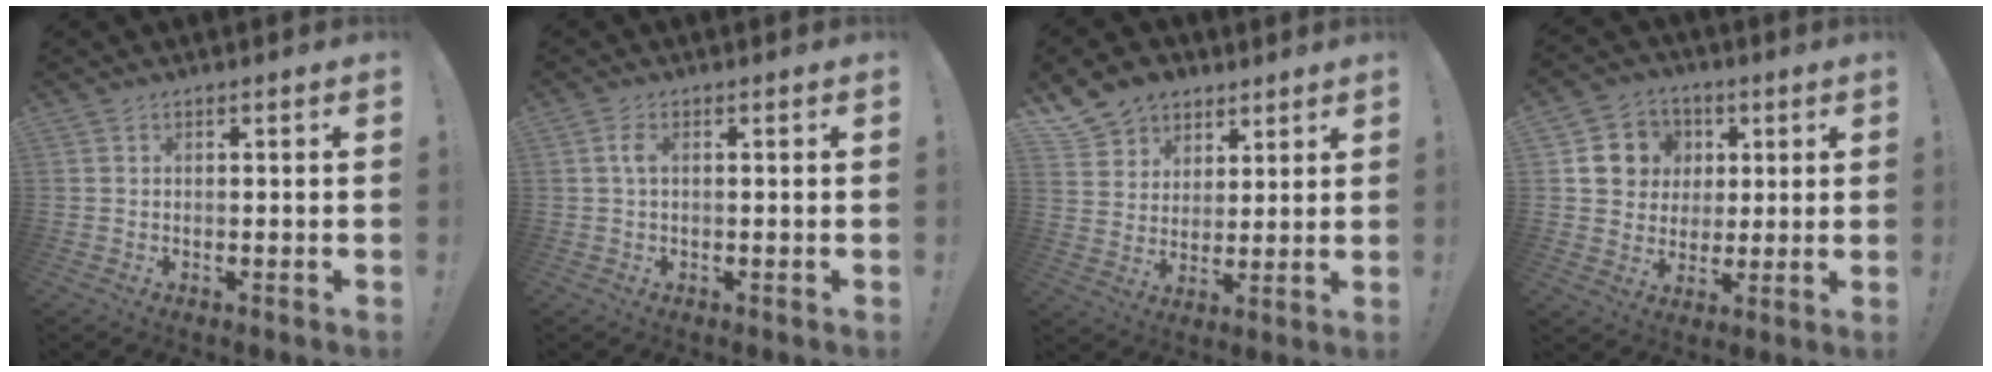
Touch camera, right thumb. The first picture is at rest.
{"total": 2.4, "force": [0.2, 0.7, 2.3], "torque": [-0.038, 0.003, 0.001]}
{"total": 11.0, "force": [6.9, 8.3, 2.4], "torque": [-0.046, -0.041, 0.140]}
{"total": 11.1, "force": [2.7, 10.3, 3.0], "torque": [-0.039, -0.005, 0.058]}